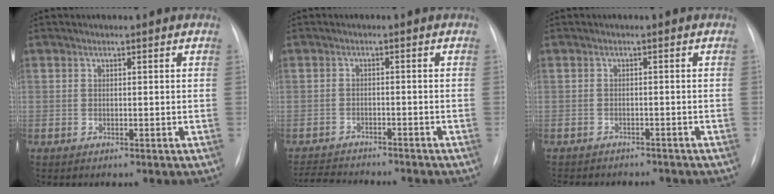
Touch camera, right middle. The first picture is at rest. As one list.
[{"total": 9.3, "force": [-8.8, 1.5, 2.9], "torque": [-0.048, -0.002, -0.127]}, {"total": 9.4, "force": [-8.4, 3.0, 2.9], "torque": [-0.048, 0.000, -0.101]}]